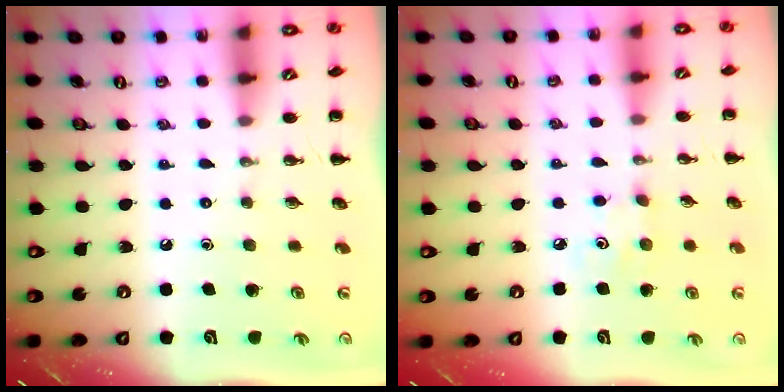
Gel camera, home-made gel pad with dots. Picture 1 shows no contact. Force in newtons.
{"total": 3.1, "press": 2.9, "slide": 0.9}